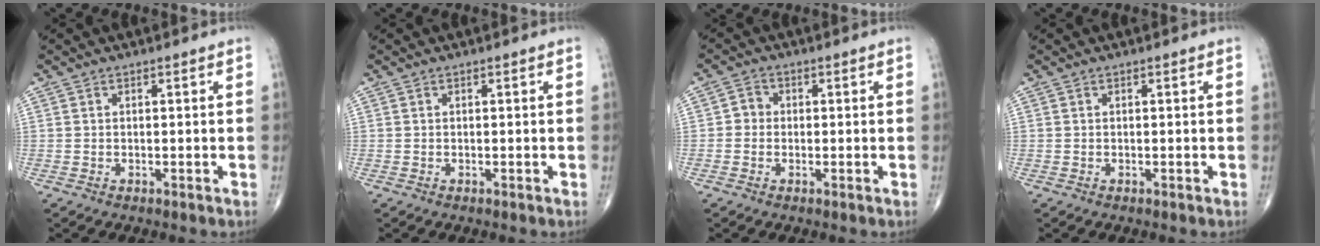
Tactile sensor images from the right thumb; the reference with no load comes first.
{"total": 0.0}
{"total": 2.3, "force": [-0.3, 2.1, 0.9], "torque": [0.001, 0.008, -0.011]}
{"total": 0.0}